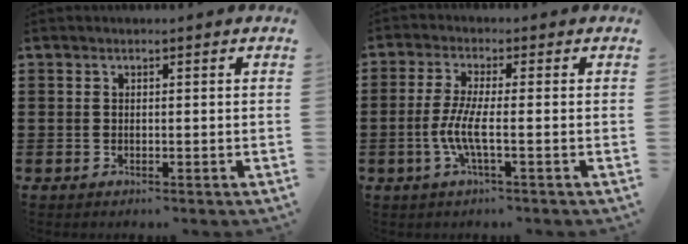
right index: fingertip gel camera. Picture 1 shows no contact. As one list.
[{"total": 5.5, "force": [-1.5, 0.7, 5.3], "torque": [-0.128, -0.014, -0.040]}]